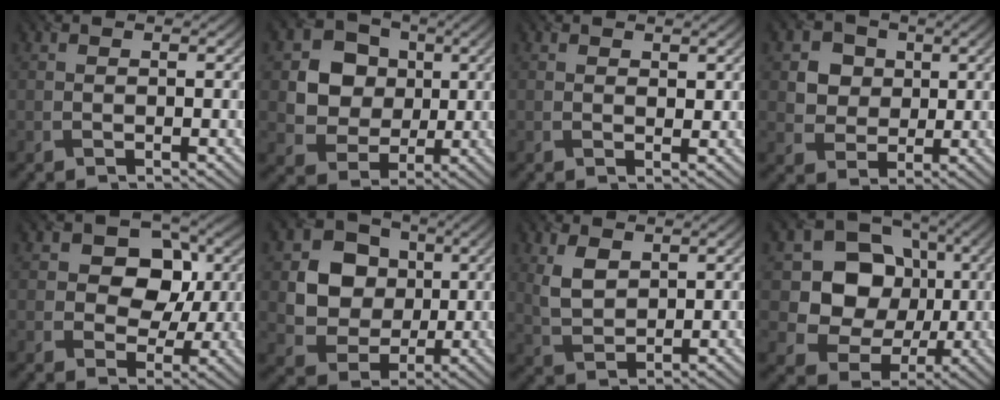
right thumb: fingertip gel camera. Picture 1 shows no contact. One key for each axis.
{"total": 8.5, "fx": 1.5, "fy": 7.4, "fz": 3.9, "tx": -0.095, "ty": -0.001, "tz": 0.022}
{"total": 1.2, "fx": 0.7, "fy": 0.7, "fz": 0.7, "tx": -0.010, "ty": -0.006, "tz": 0.016}
{"total": 5.6, "fx": 1.6, "fy": 4.9, "fz": 2.2, "tx": -0.073, "ty": -0.005, "tz": 0.022}
{"total": 11.3, "fx": 2.6, "fy": 8.3, "fz": 7.2, "tx": -0.110, "ty": 0.002, "tz": 0.026}
{"total": 9.4, "fx": 1.6, "fy": 8.1, "fz": 4.5, "tx": -0.103, "ty": -0.003, "tz": 0.026}
{"total": 4.8, "fx": 2.1, "fy": 2.9, "fz": 3.2, "tx": -0.081, "ty": -0.004, "tz": 0.045}
{"total": 12.3, "fx": 1.3, "fy": 10.6, "fz": 6.1, "tx": -0.122, "ty": 0.001, "tz": 0.008}